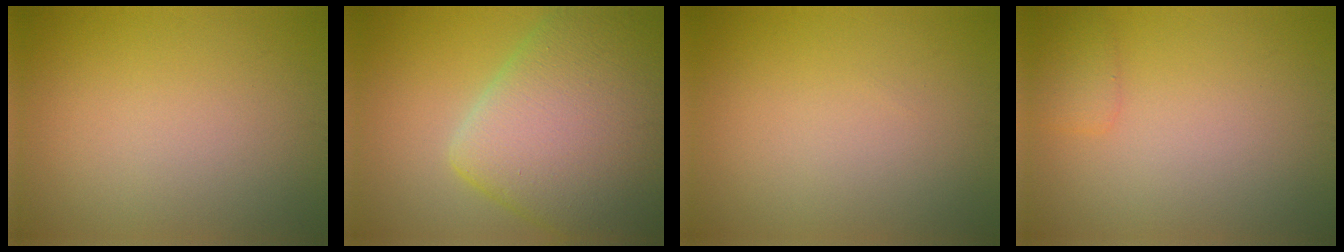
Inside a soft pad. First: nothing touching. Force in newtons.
{"total": 12.7, "press": 12.7, "slide": 0.6}
{"total": 0.0}
{"total": 1.3, "press": 1.3, "slide": 0.0}